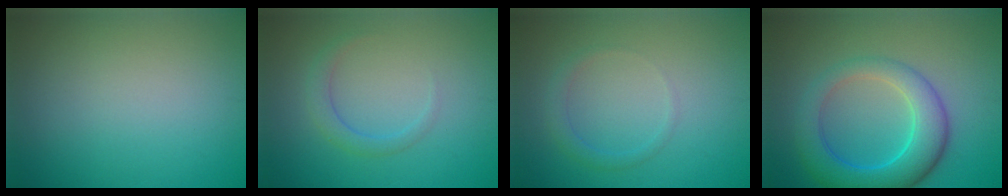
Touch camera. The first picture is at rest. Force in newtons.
{"total": 1.7, "press": 1.7, "slide": 0.1}
{"total": 1.4, "press": 1.4, "slide": 0.1}
{"total": 6.5, "press": 6.5, "slide": 0.1}